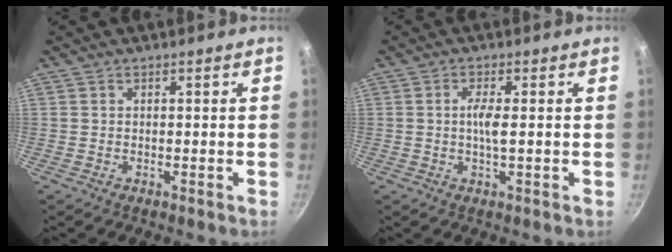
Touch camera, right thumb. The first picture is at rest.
{"total": 3.2, "force": [0.1, 0.4, 3.2], "torque": [-0.069, 0.000, 0.000]}